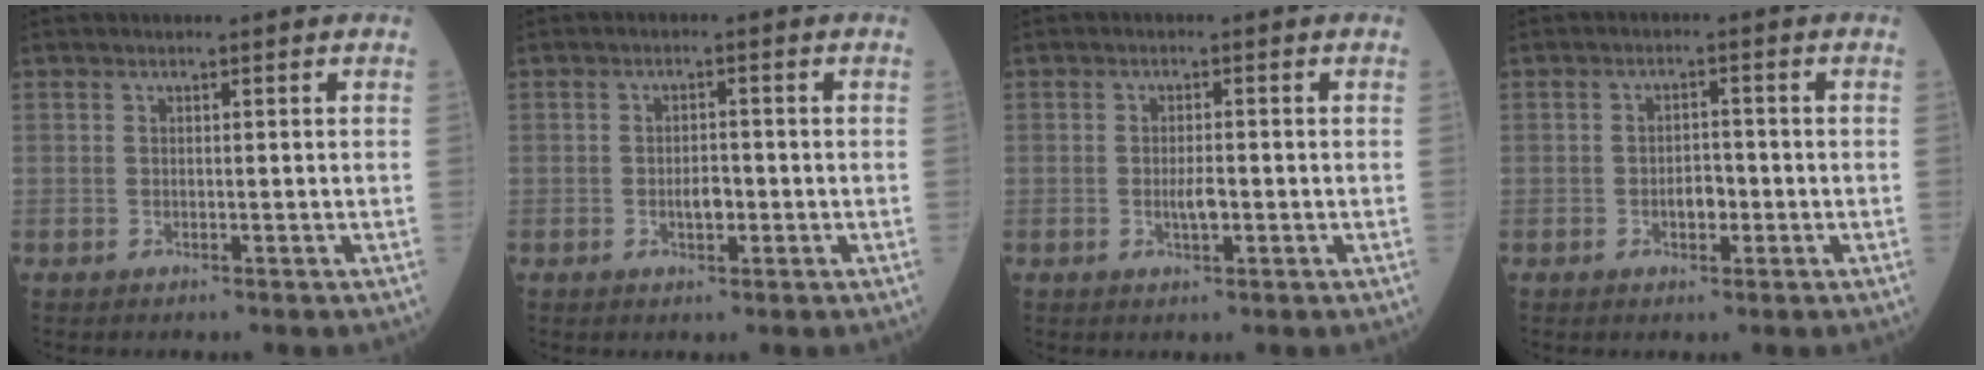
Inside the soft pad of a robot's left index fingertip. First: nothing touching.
{"total": 2.7, "force": [-0.9, 1.3, 2.2], "torque": [-0.036, 0.001, -0.014]}
{"total": 2.5, "force": [-0.8, 0.7, 2.3], "torque": [-0.044, -0.001, -0.013]}
{"total": 3.0, "force": [-1.2, 1.6, 2.3], "torque": [-0.035, 0.003, -0.018]}